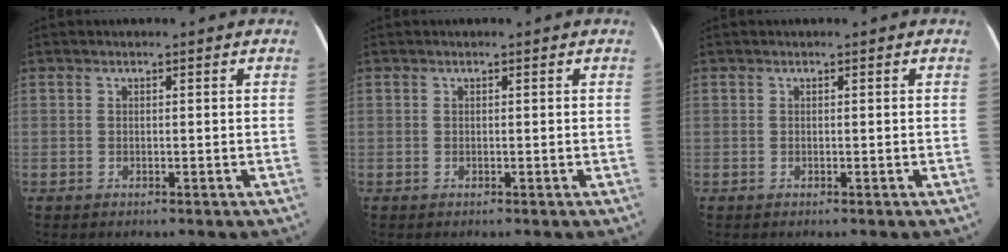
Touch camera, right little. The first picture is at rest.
{"total": 0.0}
{"total": 0.0}